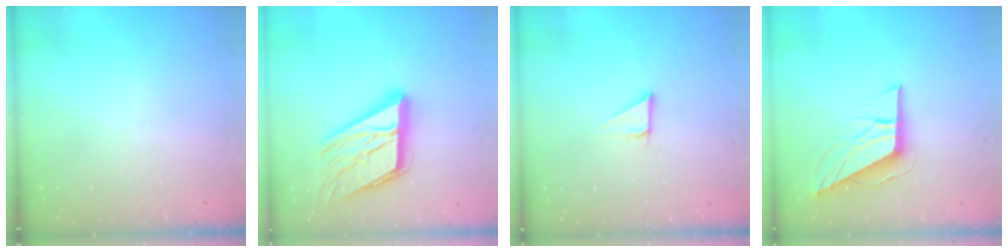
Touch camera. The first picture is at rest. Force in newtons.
{"total": 19.6, "press": 19.5, "slide": 1.9}
{"total": 2.9, "press": 2.9, "slide": 0.1}
{"total": 9.4, "press": 9.4, "slide": 0.6}